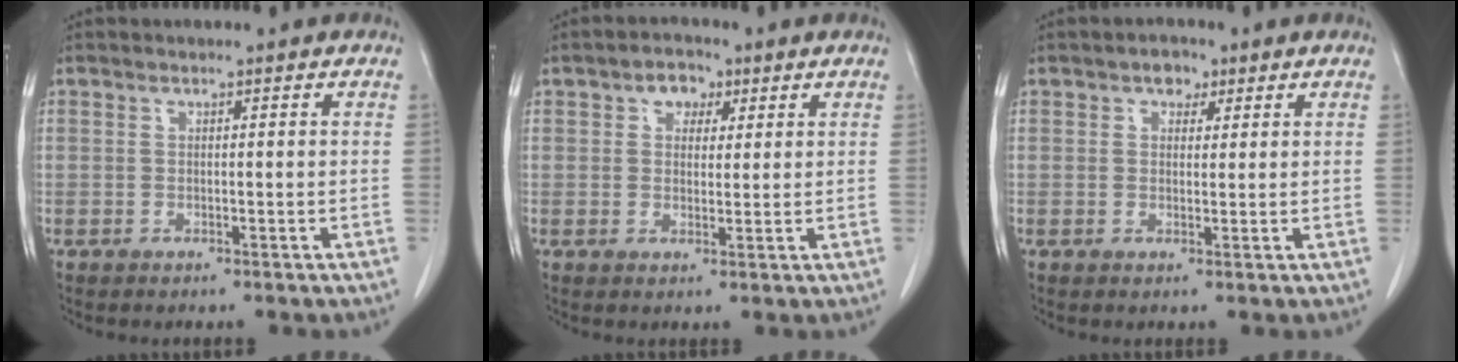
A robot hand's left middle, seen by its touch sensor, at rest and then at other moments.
{"total": 3.6, "force": [1.7, 2.5, 1.9], "torque": [-0.030, 0.012, 0.028]}
{"total": 2.4, "force": [1.3, 1.6, 1.2], "torque": [-0.019, 0.006, 0.020]}